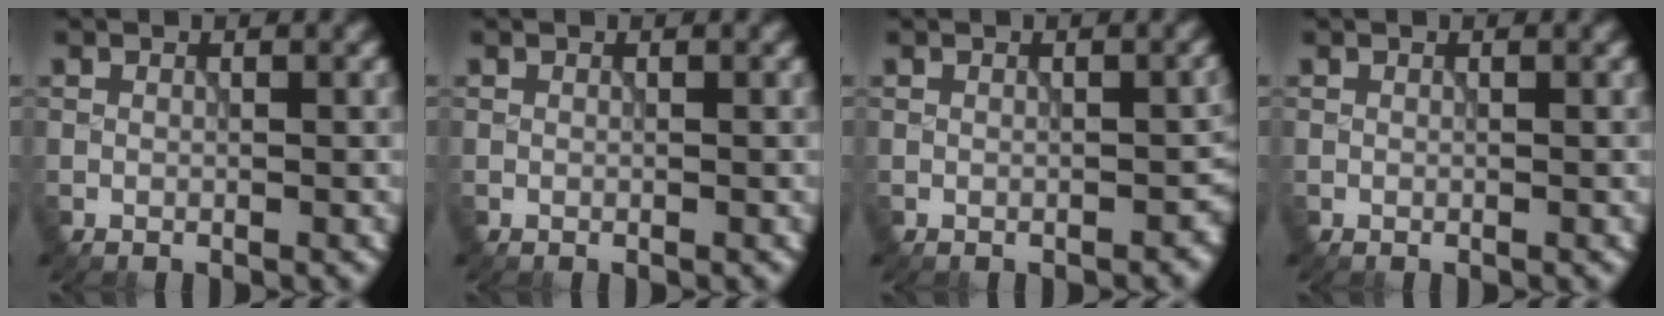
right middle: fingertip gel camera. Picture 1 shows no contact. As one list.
[{"total": 0.0}, {"total": 2.1, "force": [-0.5, 1.4, 1.6], "torque": [-0.014, -0.007, -0.006]}, {"total": 0.0}]